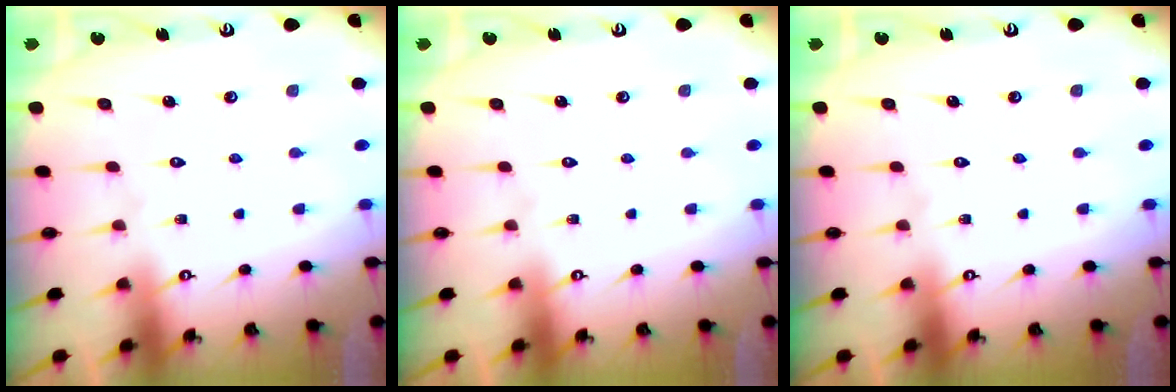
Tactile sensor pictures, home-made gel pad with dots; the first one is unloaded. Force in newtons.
{"total": 0.0}
{"total": 0.0}